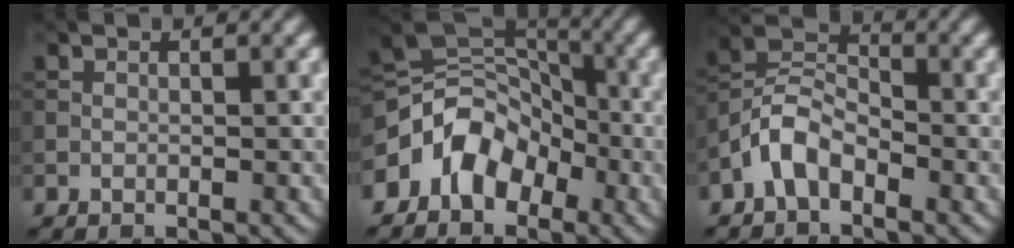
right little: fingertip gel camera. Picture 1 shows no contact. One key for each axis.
{"total": 6.3, "fx": -3.1, "fy": 4.5, "fz": 3.2, "tx": -0.039, "ty": 0.012, "tz": -0.074}
{"total": 4.1, "fx": -2.6, "fy": 2.2, "fz": 2.3, "tx": -0.045, "ty": 0.014, "tz": -0.065}